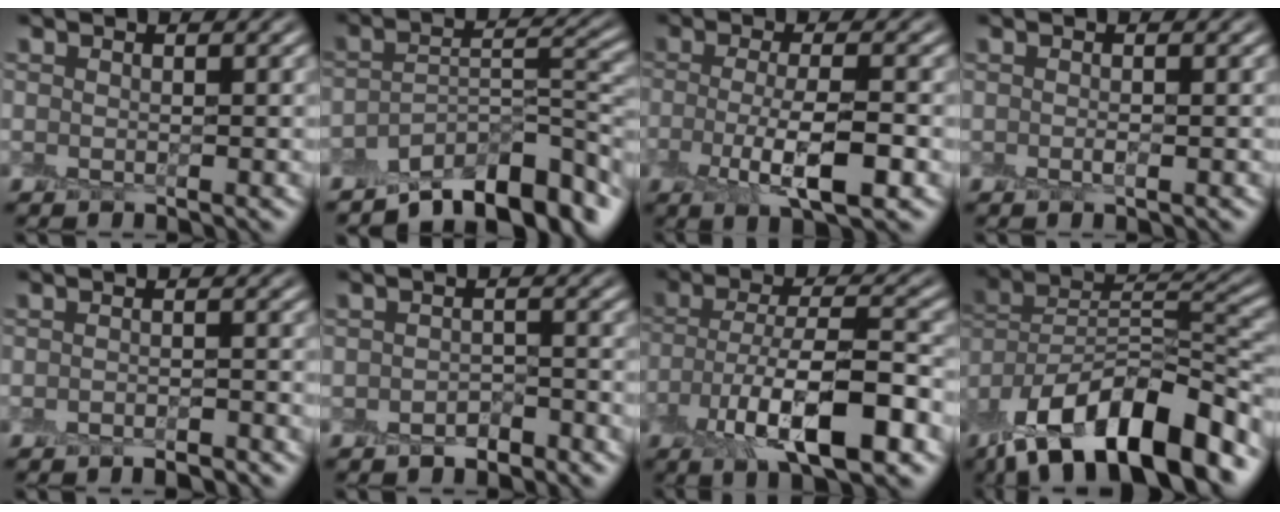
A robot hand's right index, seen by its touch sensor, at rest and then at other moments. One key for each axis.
{"total": 9.7, "fx": -7.0, "fy": 3.2, "fz": 5.9, "tx": -0.077, "ty": -0.005, "tz": -0.116}
{"total": 5.2, "fx": -1.4, "fy": 1.4, "fz": 4.8, "tx": -0.093, "ty": -0.004, "tz": -0.028}
{"total": 0.6, "fx": 0.0, "fy": -0.1, "fz": 0.5, "tx": -0.010, "ty": -0.003, "tz": -0.002}
{"total": 1.6, "fx": -1.4, "fy": 0.1, "fz": 0.8, "tx": -0.009, "ty": -0.001, "tz": -0.026}
{"total": 1.4, "fx": -1.1, "fy": 0.6, "fz": 0.7, "tx": -0.011, "ty": 0.005, "tz": -0.021}
{"total": 9.6, "fx": -3.8, "fy": 3.3, "fz": 8.2, "tx": -0.139, "ty": 0.002, "tz": -0.068}
{"total": 14.8, "fx": -9.8, "fy": 5.6, "fz": 9.6, "tx": -0.166, "ty": 0.021, "tz": -0.172}